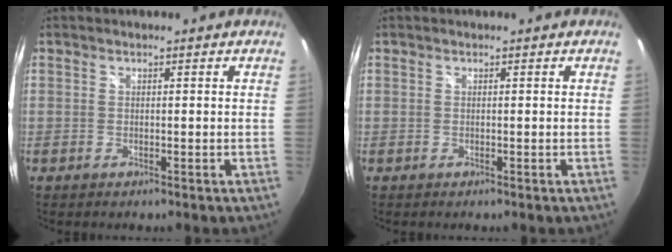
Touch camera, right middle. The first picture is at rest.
{"total": 0.0}